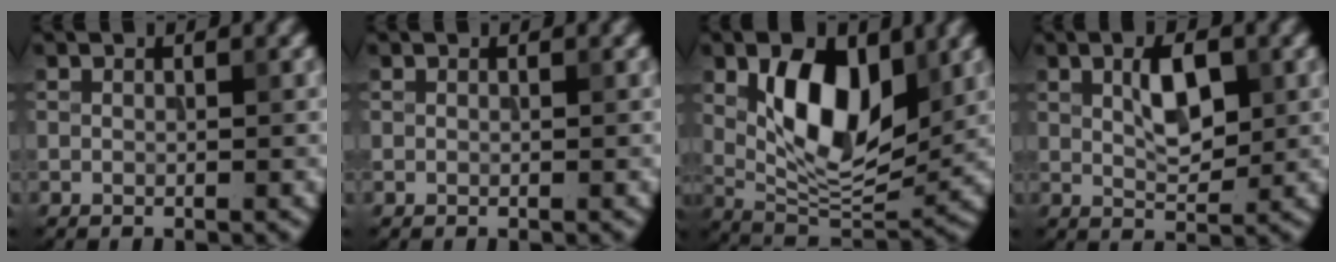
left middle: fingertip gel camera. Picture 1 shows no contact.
{"total": 0.0}
{"total": 9.0, "force": [2.5, 4.7, 7.2], "torque": [-0.124, -0.009, 0.039]}
{"total": 3.7, "force": [1.0, 1.6, 3.1], "torque": [-0.058, 0.003, 0.019]}